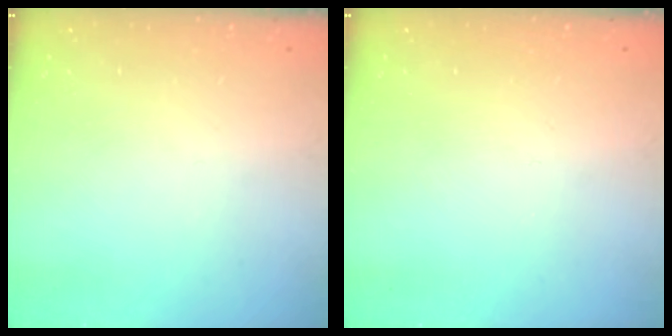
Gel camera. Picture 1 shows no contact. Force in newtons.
{"total": 0.0}